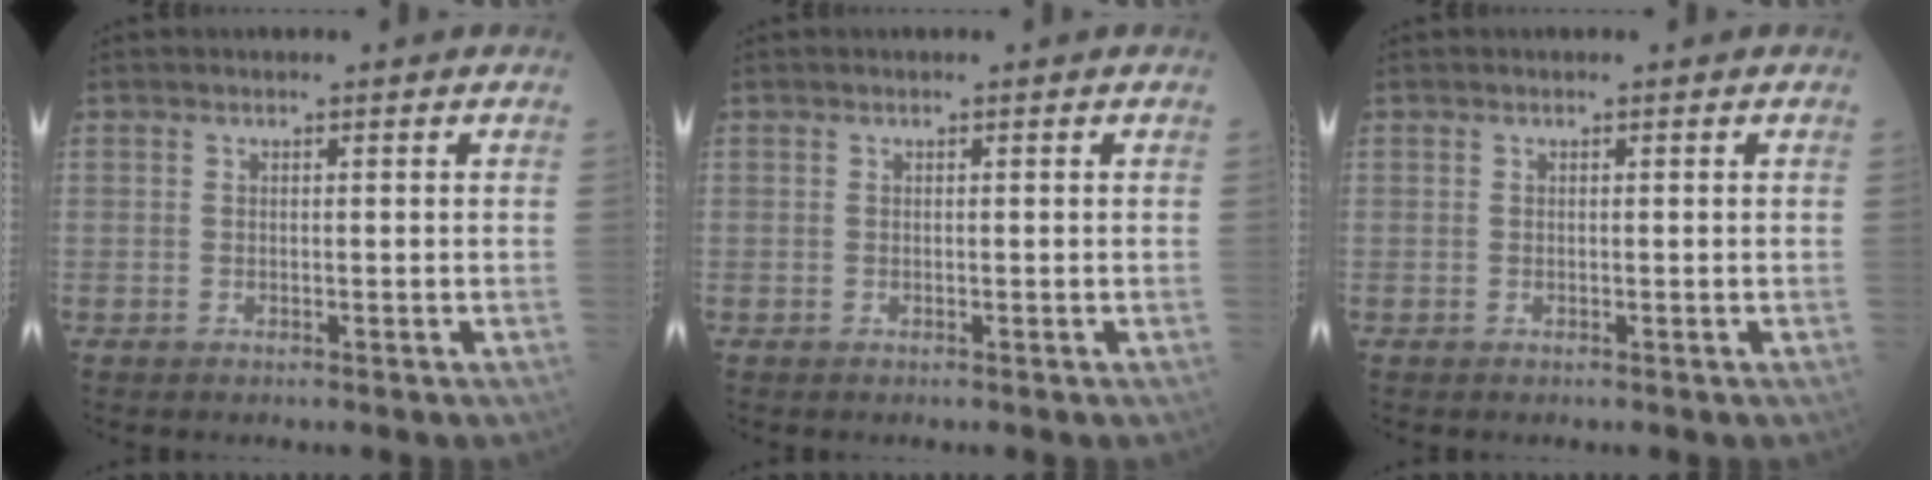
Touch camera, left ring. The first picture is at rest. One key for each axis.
{"total": 0.0}
{"total": 0.0}